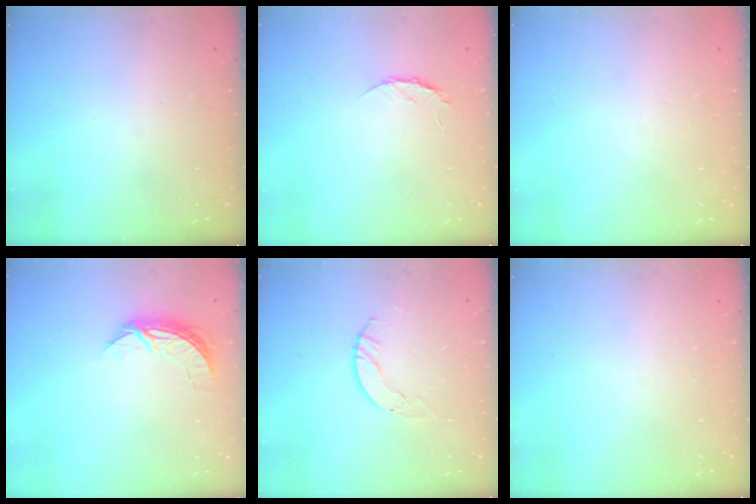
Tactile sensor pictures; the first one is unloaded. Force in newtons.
{"total": 4.7, "press": 4.6, "slide": 0.4}
{"total": 0.0}
{"total": 6.2, "press": 6.2, "slide": 0.5}
{"total": 4.0, "press": 4.0, "slide": 0.4}
{"total": 0.0}